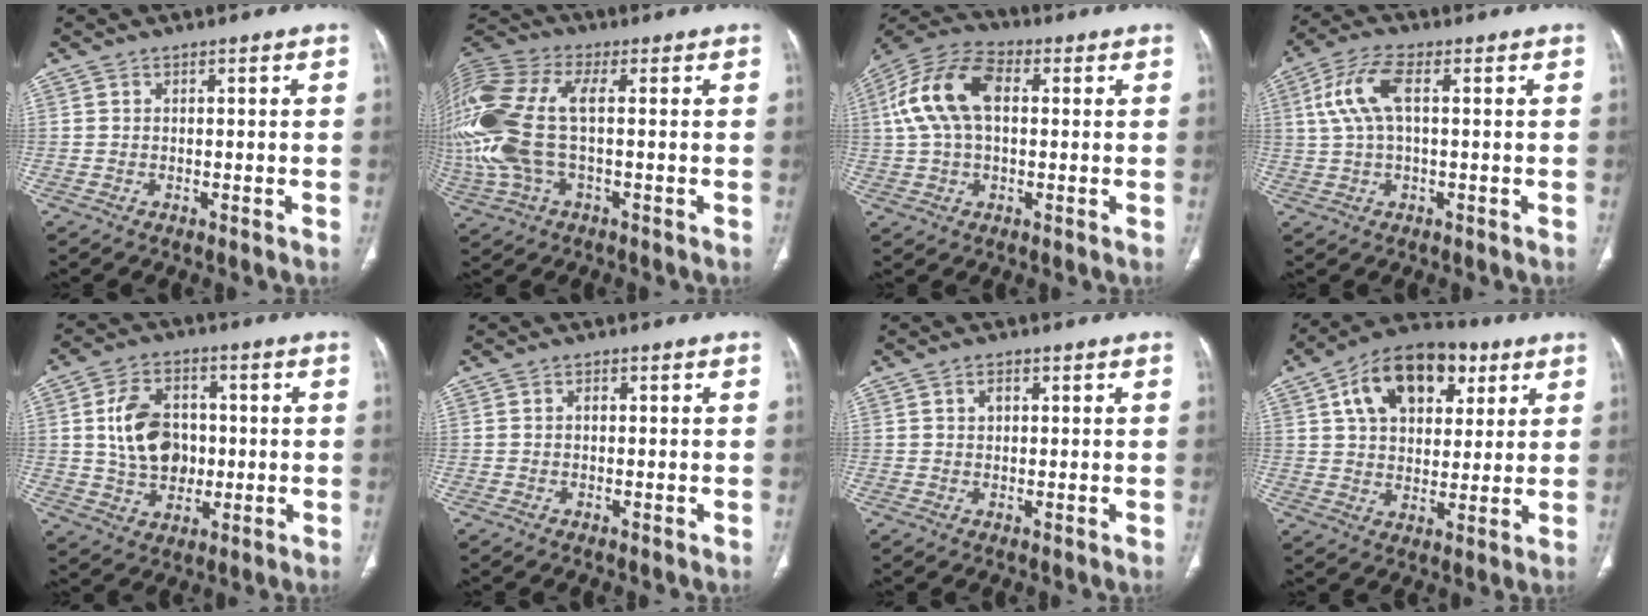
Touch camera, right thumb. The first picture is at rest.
{"total": 21.4, "force": [0.5, 10.3, 18.8], "torque": [-0.473, 0.017, 0.010]}
{"total": 14.1, "force": [2.4, 8.3, 11.1], "torque": [-0.230, 0.031, 0.040]}
{"total": 8.3, "force": [1.7, 3.4, 7.4], "torque": [-0.177, 0.023, 0.032]}
{"total": 12.5, "force": [0.8, 9.3, 8.4], "torque": [-0.123, 0.007, 0.020]}
{"total": 0.9, "force": [0.0, 0.6, 0.6], "torque": [-0.013, 0.004, 0.000]}
{"total": 2.0, "force": [0.7, 1.4, 1.3], "torque": [-0.018, 0.001, 0.012]}
{"total": 17.4, "force": [7.1, 10.9, 11.6], "torque": [-0.150, -0.002, 0.112]}